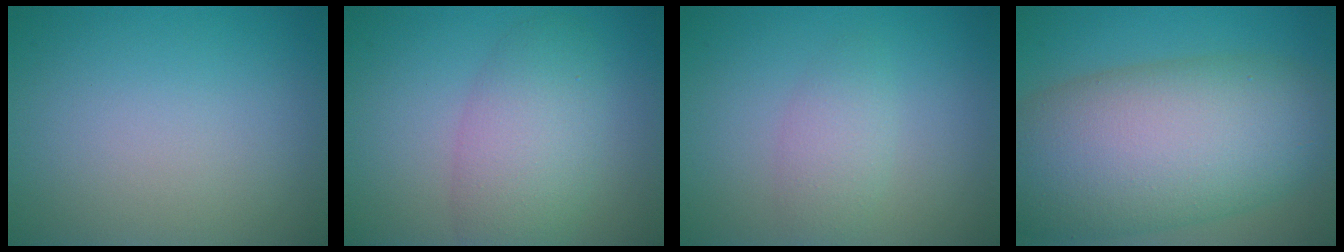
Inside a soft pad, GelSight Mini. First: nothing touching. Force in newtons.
{"total": 5.1, "press": 5.1, "slide": 0.3}
{"total": 2.1, "press": 2.1, "slide": 0.1}
{"total": 13.7, "press": 13.7, "slide": 0.3}